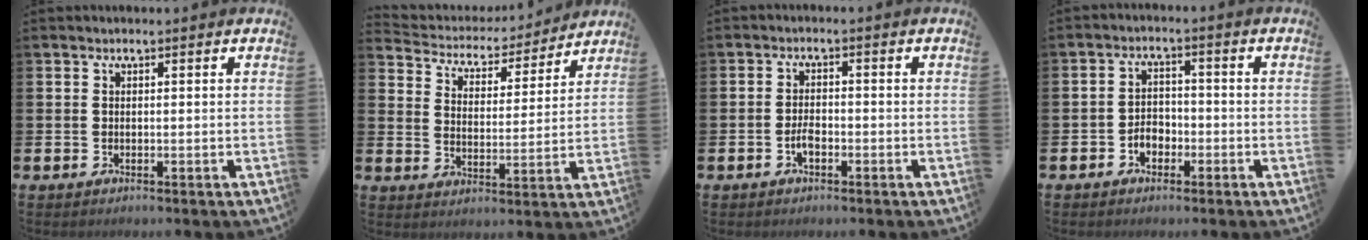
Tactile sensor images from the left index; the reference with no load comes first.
{"total": 4.7, "force": [4.5, 1.6, 0.1], "torque": [-0.032, -0.042, 0.070]}
{"total": 2.1, "force": [-1.0, 1.0, 1.5], "torque": [-0.023, 0.000, -0.020]}
{"total": 2.8, "force": [-1.6, 2.0, 1.2], "torque": [-0.019, 0.004, -0.036]}